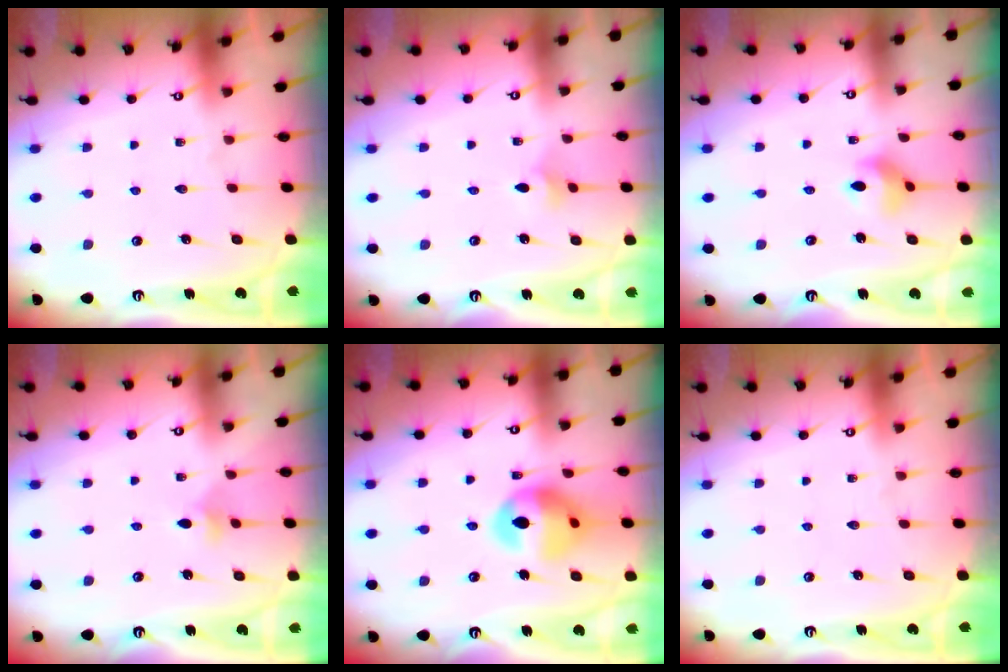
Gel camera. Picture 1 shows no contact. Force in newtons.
{"total": 2.7, "press": 2.6, "slide": 0.5}
{"total": 6.1, "press": 6.1, "slide": 0.5}
{"total": 3.4, "press": 3.3, "slide": 0.6}
{"total": 14.3, "press": 13.5, "slide": 4.8}
{"total": 0.0}